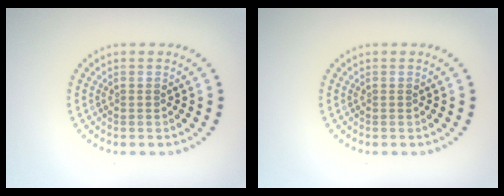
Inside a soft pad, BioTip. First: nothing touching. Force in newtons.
{"total": 0.0}